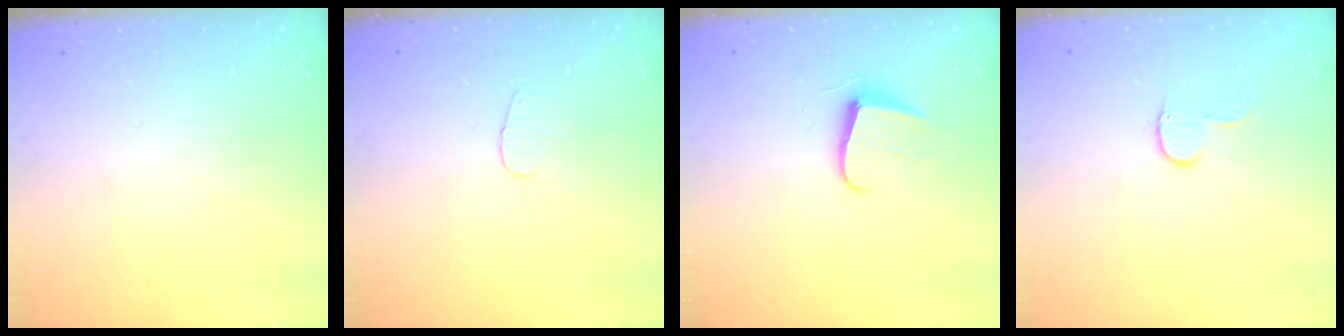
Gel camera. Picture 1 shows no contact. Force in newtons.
{"total": 3.1, "press": 3.1, "slide": 0.4}
{"total": 7.2, "press": 7.2, "slide": 0.5}
{"total": 4.6, "press": 4.6, "slide": 0.5}